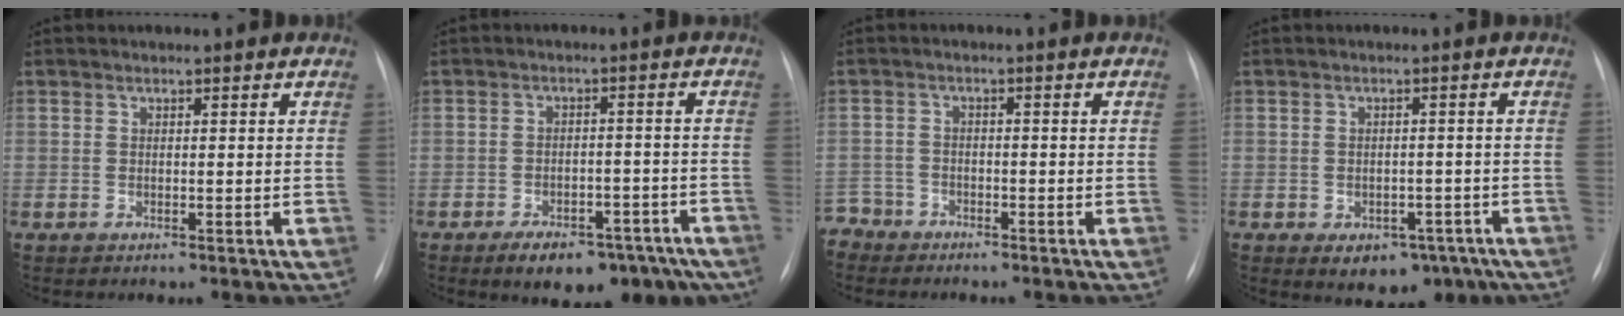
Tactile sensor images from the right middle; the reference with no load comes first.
{"total": 11.5, "force": [-8.4, 5.4, 5.7], "torque": [-0.054, 0.022, -0.114]}
{"total": 3.8, "force": [-3.3, 1.8, -0.9], "torque": [0.018, 0.001, -0.068]}
{"total": 7.2, "force": [-4.1, 4.9, 3.4], "torque": [-0.033, 0.017, -0.041]}